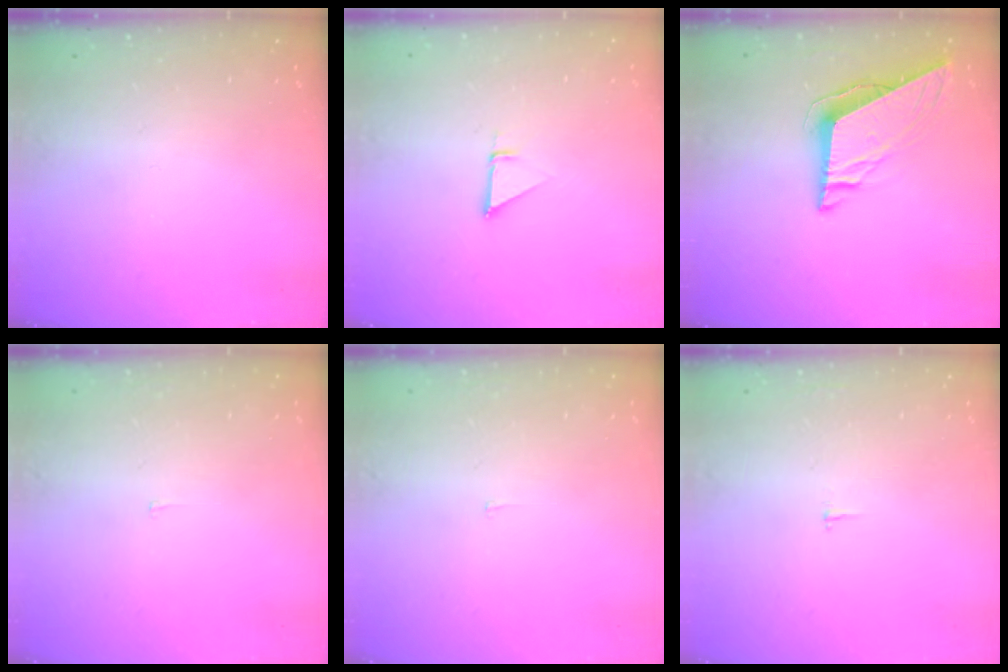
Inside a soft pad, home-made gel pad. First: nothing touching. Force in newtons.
{"total": 1.4, "press": 1.4, "slide": 0.0}
{"total": 8.5, "press": 8.5, "slide": 0.3}
{"total": 1.9, "press": 1.9, "slide": 0.1}
{"total": 1.9, "press": 1.9, "slide": 0.1}
{"total": 1.8, "press": 1.8, "slide": 0.1}